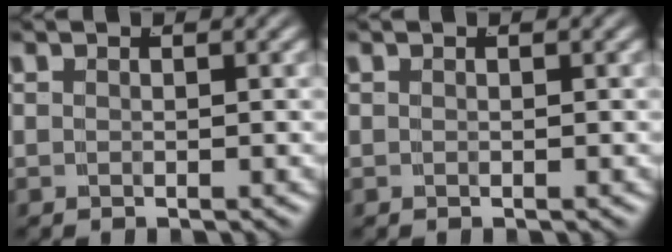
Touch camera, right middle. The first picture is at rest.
{"total": 0.0}